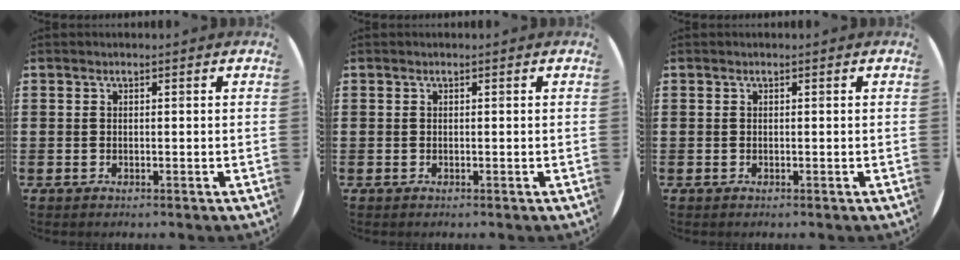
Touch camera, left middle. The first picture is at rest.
{"total": 0.0}
{"total": 0.0}